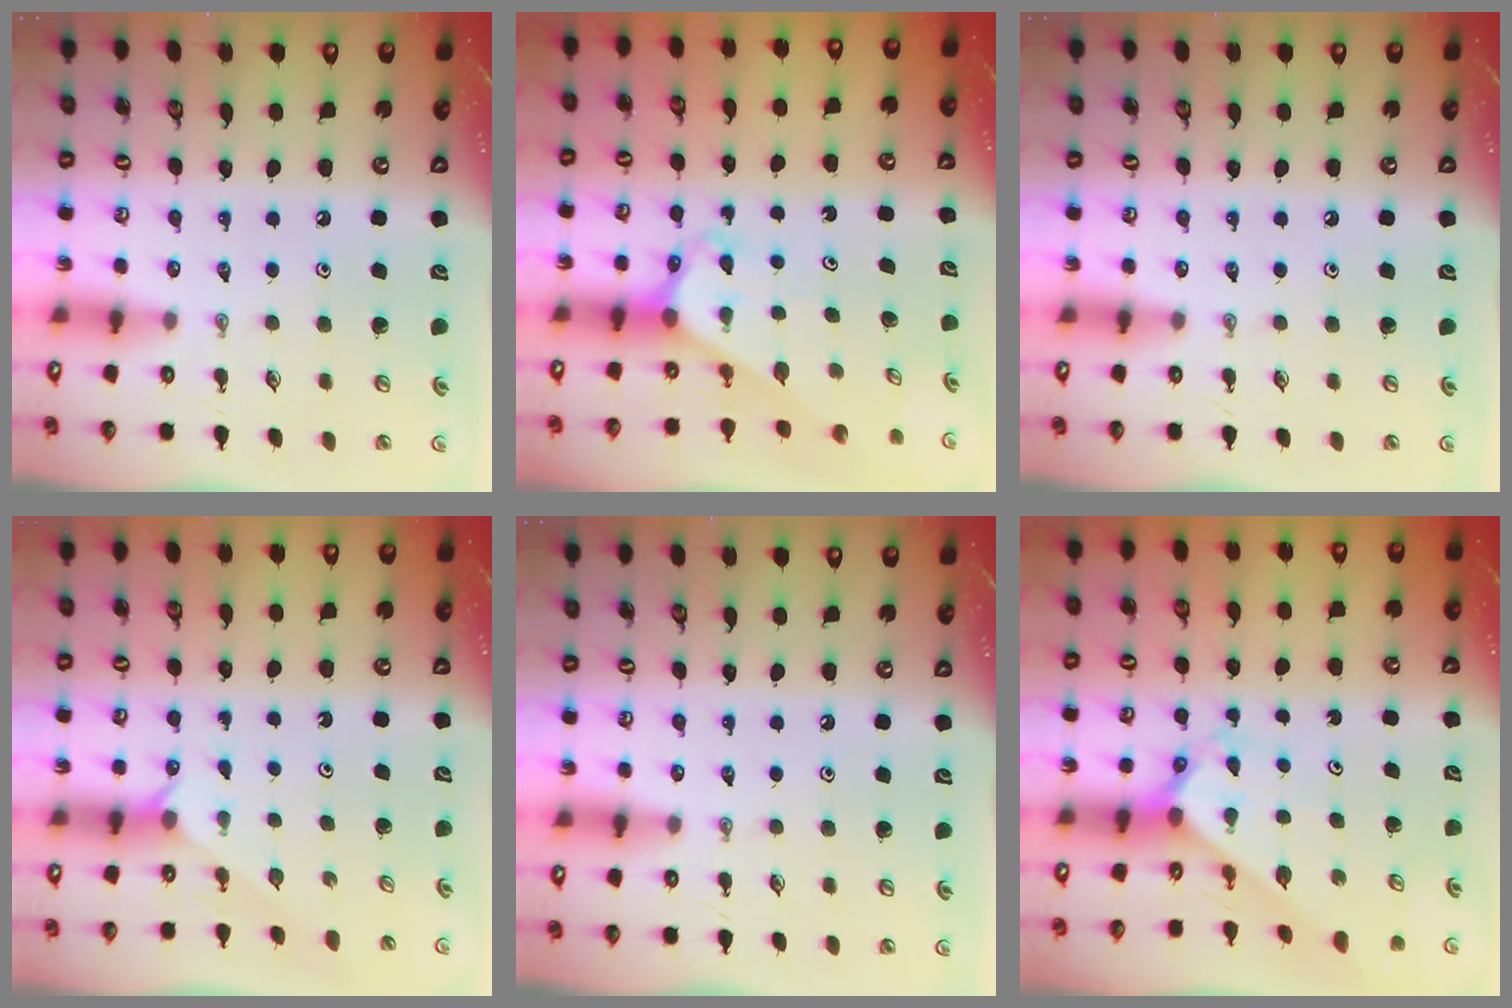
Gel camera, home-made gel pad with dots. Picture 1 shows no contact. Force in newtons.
{"total": 2.9, "press": 2.9, "slide": 0.2}
{"total": 0.0}
{"total": 1.8, "press": 1.8, "slide": 0.2}
{"total": 0.0}
{"total": 2.2, "press": 2.2, "slide": 0.2}